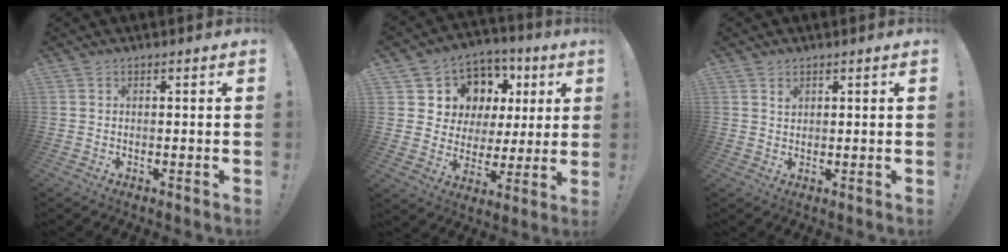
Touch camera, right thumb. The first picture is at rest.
{"total": 10.3, "force": [4.8, 8.8, 2.3], "torque": [-0.047, -0.041, 0.114]}
{"total": 1.3, "force": [0.9, 0.8, 0.3], "torque": [0.007, -0.006, 0.016]}